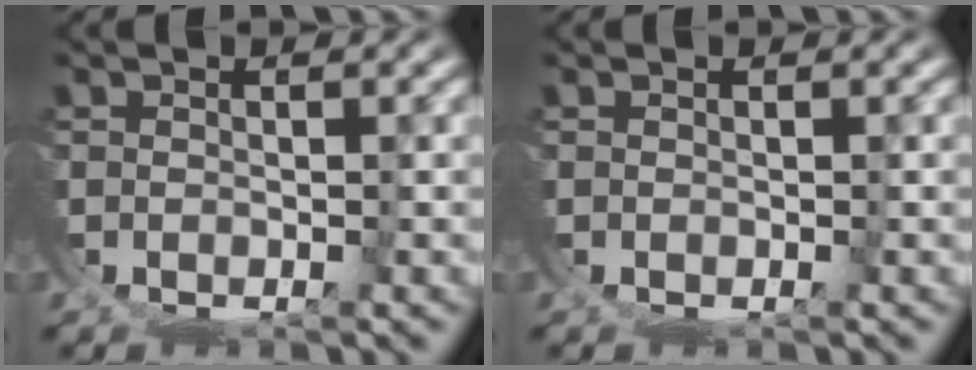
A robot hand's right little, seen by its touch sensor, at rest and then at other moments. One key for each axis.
{"total": 0.0}